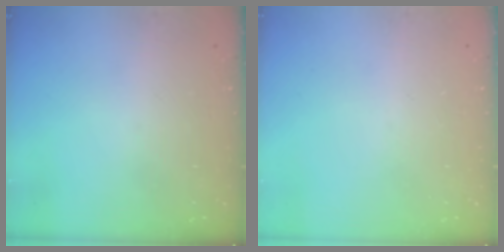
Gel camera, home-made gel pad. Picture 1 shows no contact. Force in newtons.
{"total": 0.0}